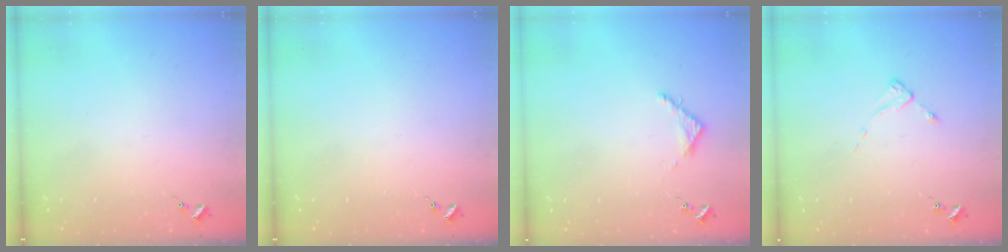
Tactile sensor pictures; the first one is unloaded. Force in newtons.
{"total": 0.0}
{"total": 3.5, "press": 3.5, "slide": 0.3}
{"total": 2.0, "press": 2.0, "slide": 0.3}